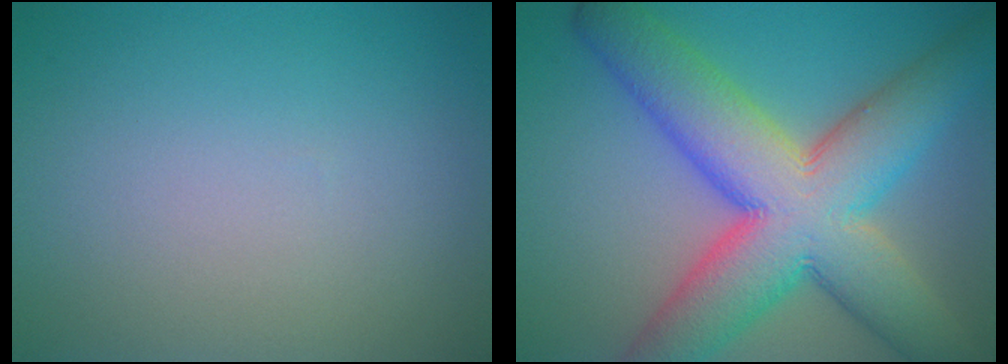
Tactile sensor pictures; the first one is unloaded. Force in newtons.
{"total": 13.2, "press": 13.2, "slide": 0.4}